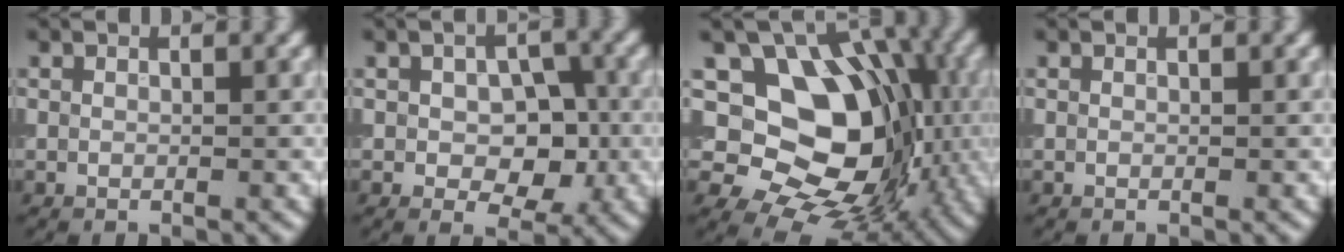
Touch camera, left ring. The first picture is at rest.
{"total": 5.1, "force": [-0.4, 3.2, 3.9], "torque": [-0.054, -0.006, -0.005]}
{"total": 13.0, "force": [0.3, 9.6, 8.7], "torque": [-0.099, -0.008, -0.008]}
{"total": 0.0}